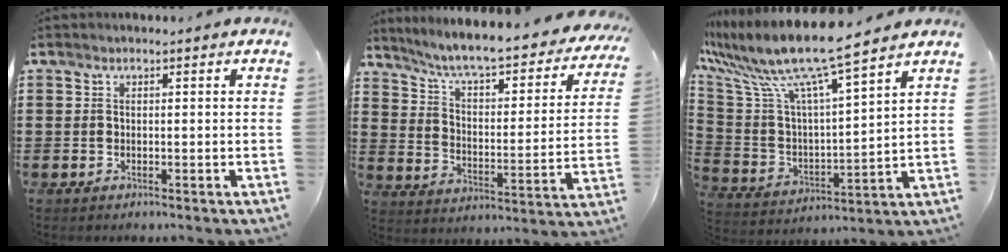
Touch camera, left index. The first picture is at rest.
{"total": 6.4, "force": [5.6, 0.2, 3.2], "torque": [-0.085, -0.044, 0.088]}
{"total": 10.9, "force": [9.0, -0.1, 6.2], "torque": [-0.159, -0.063, 0.146]}